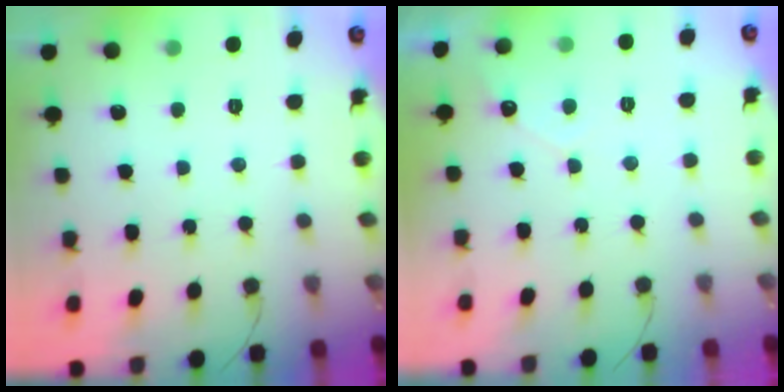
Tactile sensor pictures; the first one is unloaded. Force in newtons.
{"total": 2.7, "press": 2.7, "slide": 0.1}